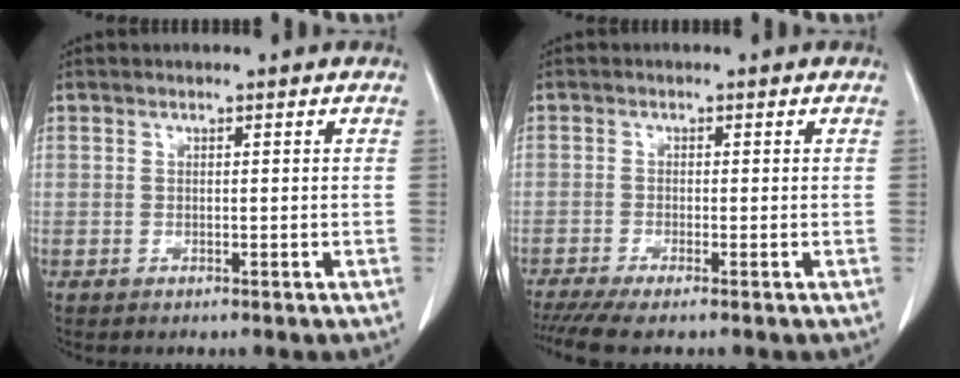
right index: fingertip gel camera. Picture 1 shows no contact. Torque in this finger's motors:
{"motor_torque": [0.52, -0.48, 0.10, 0.02]}